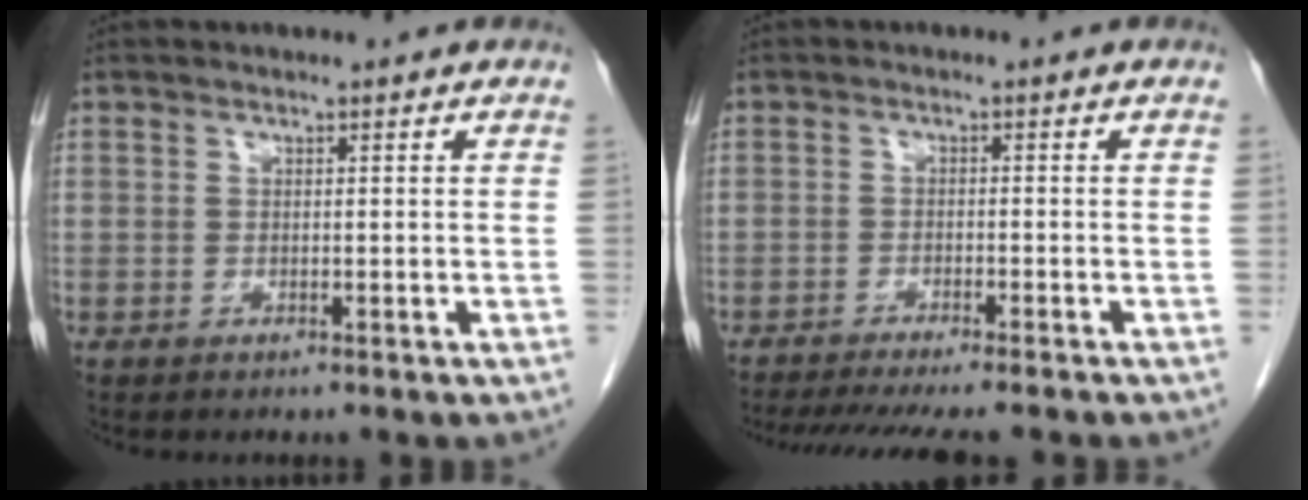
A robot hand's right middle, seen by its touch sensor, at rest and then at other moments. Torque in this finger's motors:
{"motor_torque": [0.89, -0.89, 0.11, 0.04]}